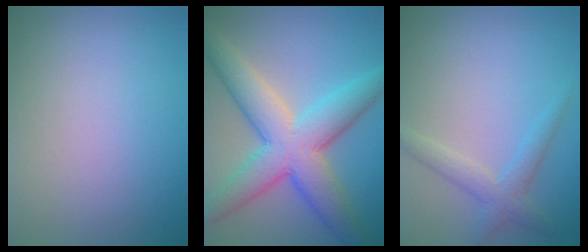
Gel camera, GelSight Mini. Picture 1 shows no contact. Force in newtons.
{"total": 8.5, "press": 8.4, "slide": 0.4}
{"total": 2.4, "press": 2.4, "slide": 0.2}